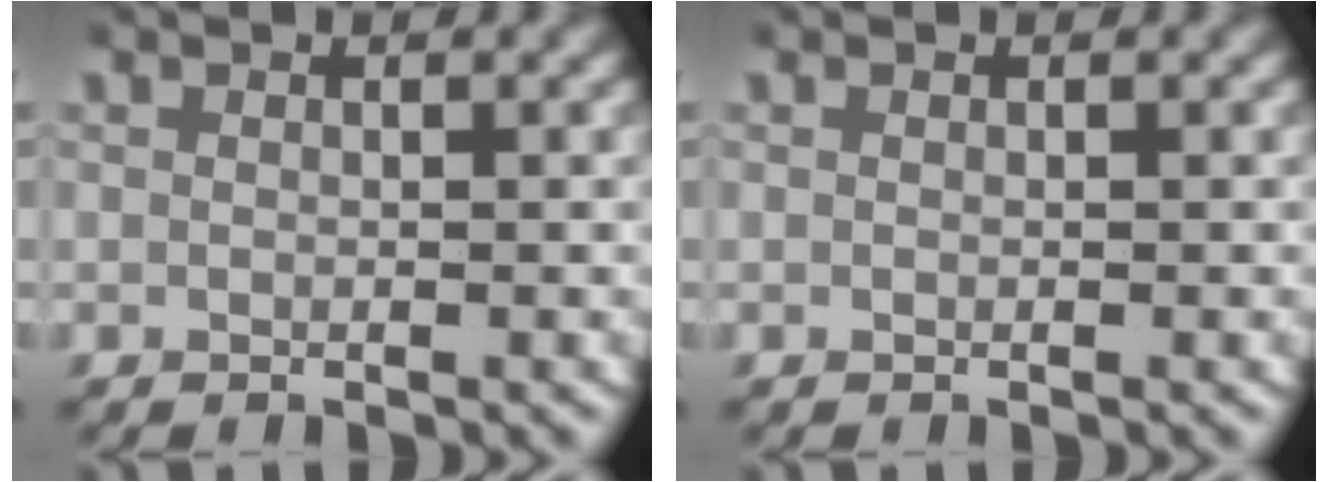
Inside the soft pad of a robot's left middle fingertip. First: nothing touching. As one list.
[{"total": 0.0}]